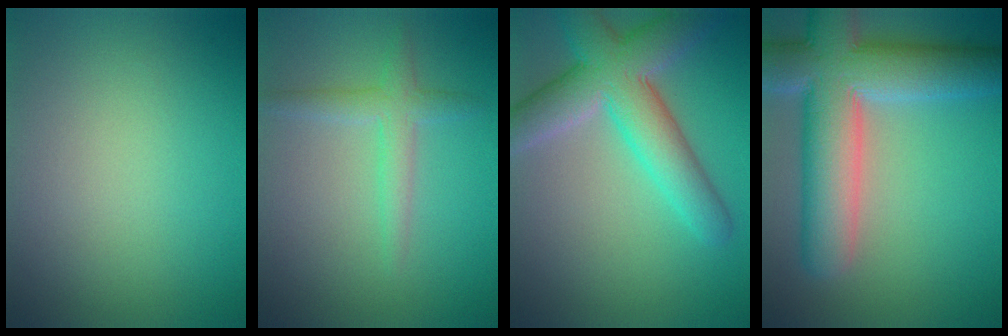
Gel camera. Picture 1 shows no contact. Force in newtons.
{"total": 2.3, "press": 2.3, "slide": 0.1}
{"total": 7.7, "press": 7.7, "slide": 0.3}
{"total": 11.1, "press": 11.0, "slide": 1.0}